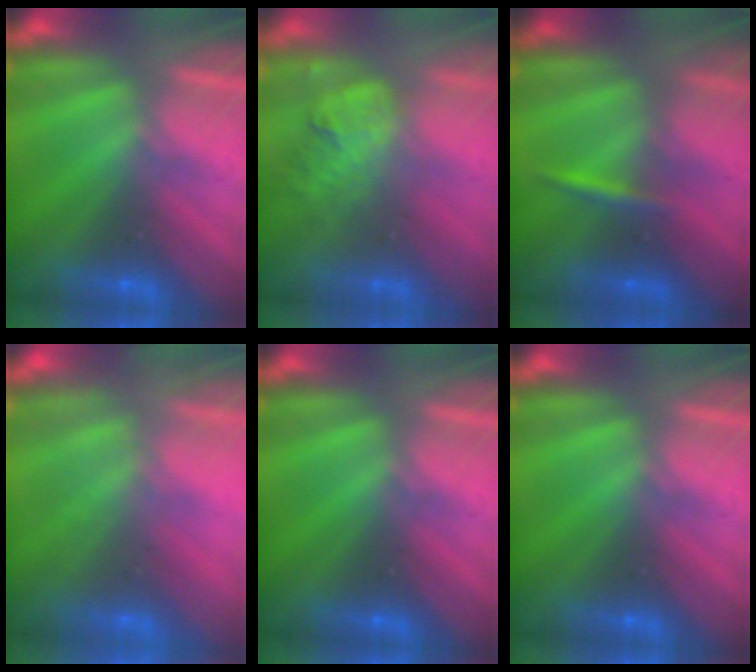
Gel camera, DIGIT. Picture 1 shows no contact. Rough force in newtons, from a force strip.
{"total": 2.0}
{"total": 2.4}
{"total": 8.5}
{"total": 0.0}
{"total": 0.0}